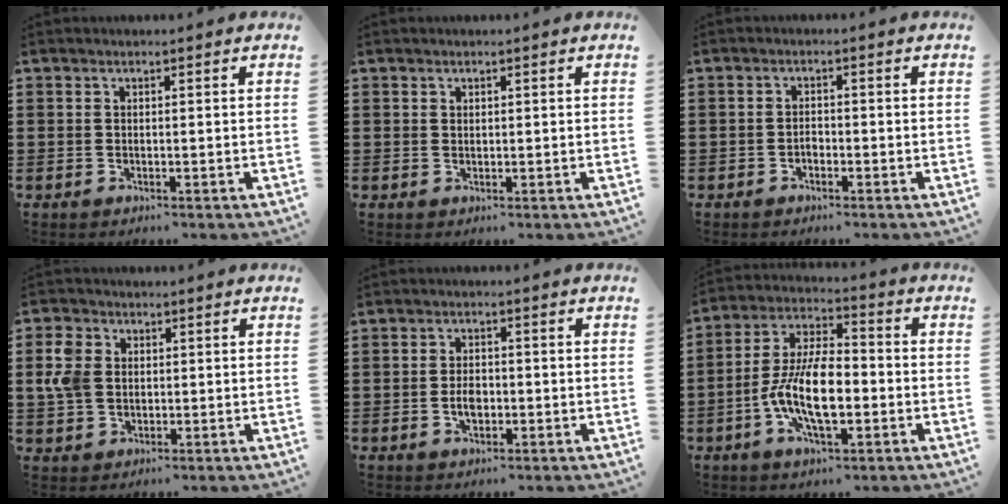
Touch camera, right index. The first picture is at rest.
{"total": 0.6, "force": [0.4, 0.5, 0.1], "torque": [-0.004, 0.002, 0.009]}
{"total": 1.3, "force": [-0.7, 0.6, 0.8], "torque": [-0.019, -0.002, -0.014]}
{"total": 5.3, "force": [0.8, 4.3, 3.0], "torque": [-0.099, 0.005, 0.005]}
{"total": 3.0, "force": [-0.7, 1.6, 2.4], "torque": [-0.038, -0.003, -0.014]}
{"total": 11.7, "force": [-2.9, 5.0, 10.2], "torque": [-0.224, -0.005, -0.059]}